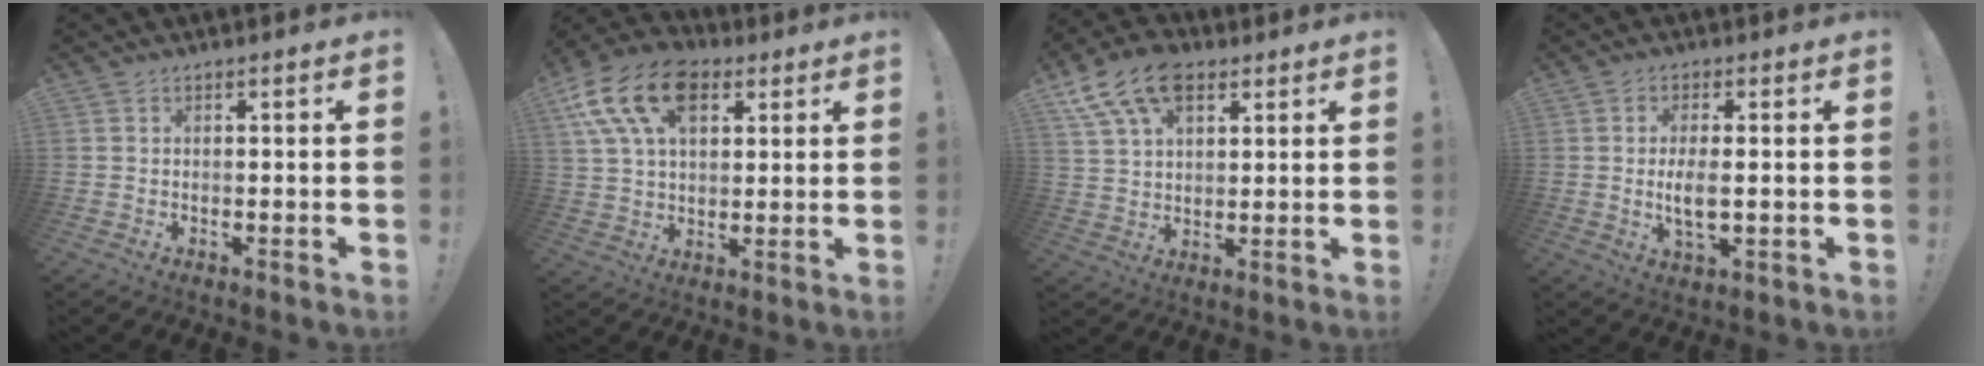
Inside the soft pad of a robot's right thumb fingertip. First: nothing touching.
{"total": 18.1, "force": [7.9, 11.4, 11.6], "torque": [-0.208, -0.025, 0.144]}
{"total": 14.1, "force": [7.4, 8.7, 8.4], "torque": [-0.152, -0.026, 0.140]}
{"total": 4.8, "force": [-0.3, 2.1, 4.3], "torque": [-0.078, -0.005, -0.008]}